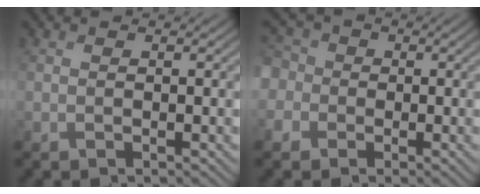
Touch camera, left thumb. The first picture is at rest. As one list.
[{"total": 6.4, "force": [-0.7, 5.9, 2.4], "torque": [-0.094, 0.010, -0.046]}]